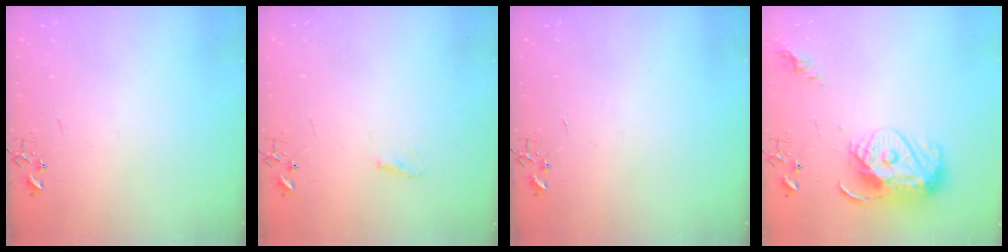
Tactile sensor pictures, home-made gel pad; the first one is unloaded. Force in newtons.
{"total": 4.7, "press": 4.6, "slide": 0.6}
{"total": 0.0}
{"total": 15.1, "press": 15.0, "slide": 1.1}